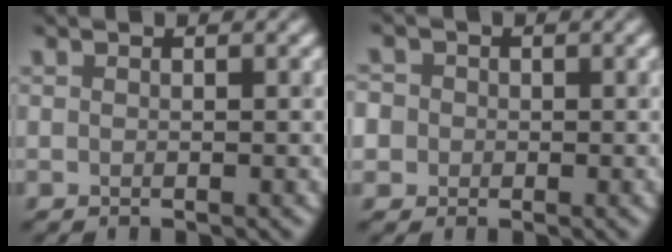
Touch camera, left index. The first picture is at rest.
{"total": 5.2, "force": [1.0, 4.7, 1.9], "torque": [-0.039, 0.038, -0.015]}